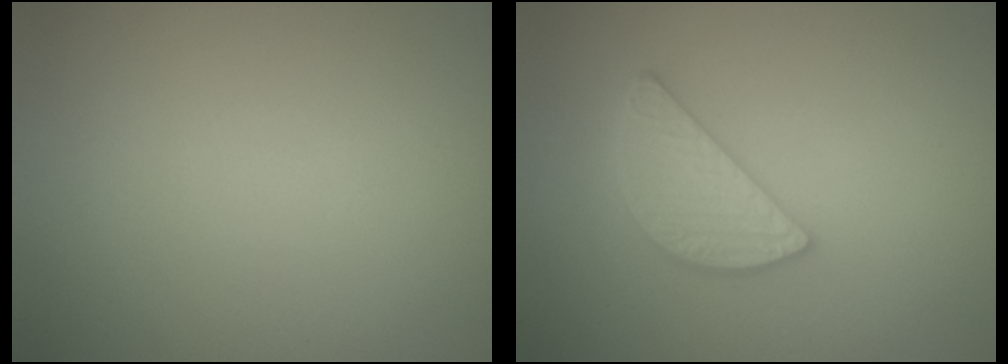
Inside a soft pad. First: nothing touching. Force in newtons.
{"total": 3.6, "press": 3.1, "slide": 1.9}